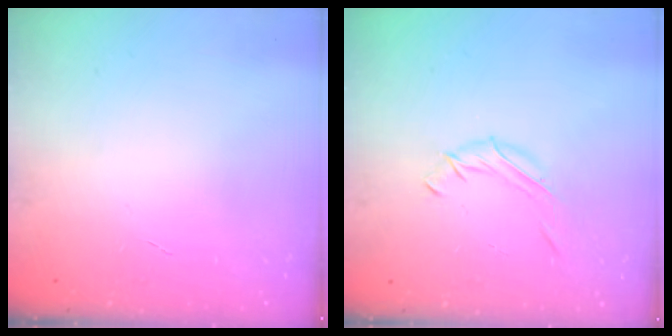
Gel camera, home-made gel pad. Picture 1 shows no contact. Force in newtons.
{"total": 7.1, "press": 7.1, "slide": 1.1}